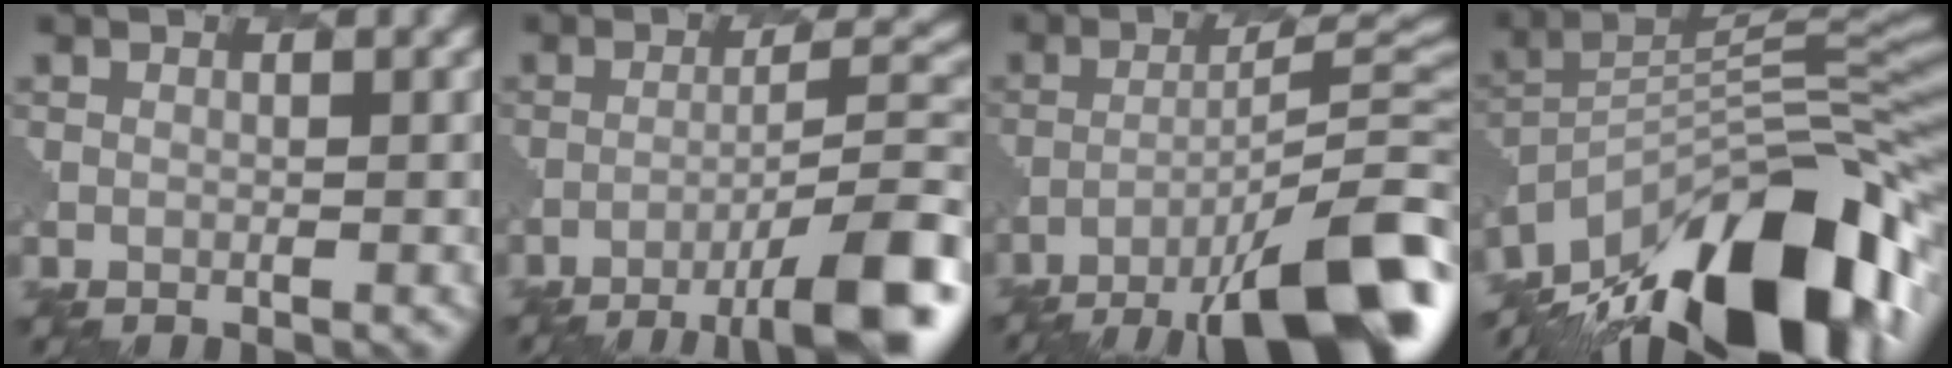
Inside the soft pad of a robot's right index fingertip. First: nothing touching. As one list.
[{"total": 9.9, "force": [-6.9, 1.7, 6.9], "torque": [-0.109, 0.015, -0.117]}, {"total": 13.7, "force": [-9.2, 3.0, 9.7], "torque": [-0.161, 0.013, -0.143]}, {"total": 15.8, "force": [-10.7, 5.8, 10.1], "torque": [-0.197, 0.021, -0.201]}]